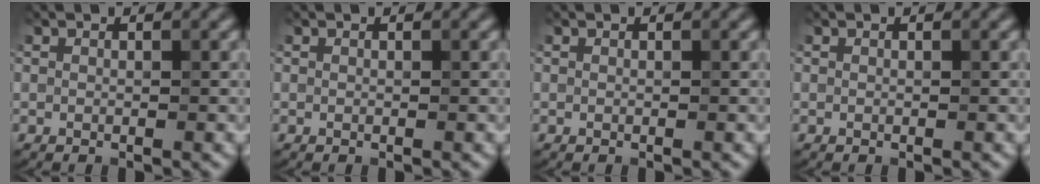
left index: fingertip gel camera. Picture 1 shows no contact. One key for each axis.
{"total": 0.0}
{"total": 0.0}
{"total": 0.0}